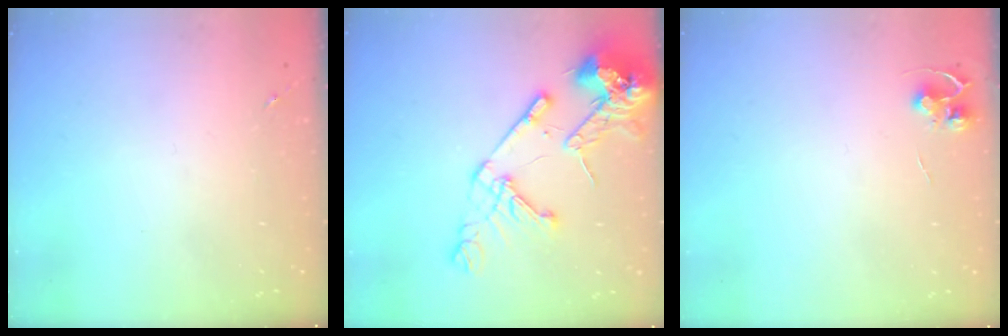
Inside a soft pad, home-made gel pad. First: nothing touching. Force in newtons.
{"total": 19.4, "press": 19.2, "slide": 2.7}
{"total": 5.7, "press": 5.6, "slide": 0.4}